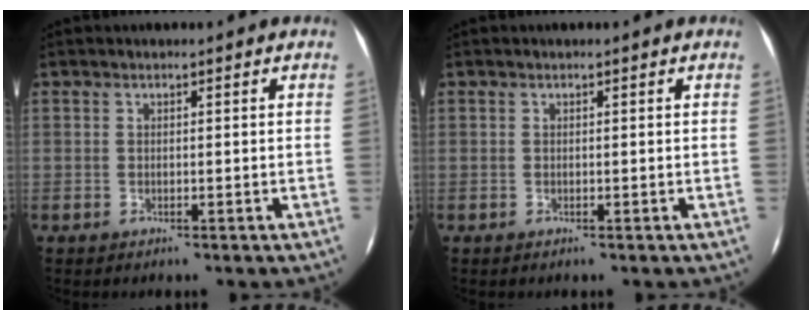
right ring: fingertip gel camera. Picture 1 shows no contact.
{"total": 0.0}